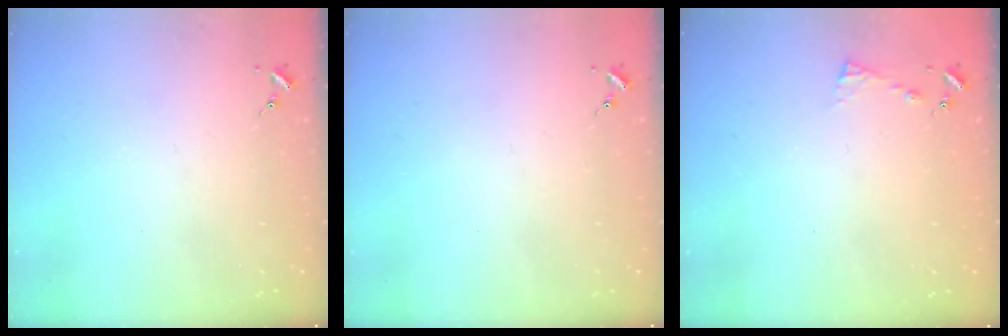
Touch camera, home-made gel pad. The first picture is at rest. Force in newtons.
{"total": 0.0}
{"total": 4.0, "press": 4.0, "slide": 0.4}